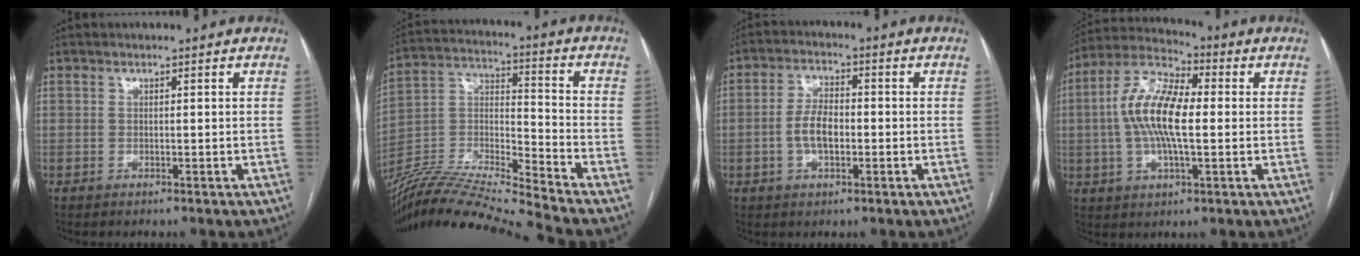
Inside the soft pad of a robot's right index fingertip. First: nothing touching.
{"total": 19.2, "force": [-17.7, -1.8, 7.3], "torque": [-0.148, 0.001, -0.323]}
{"total": 5.4, "force": [-1.0, 2.6, 4.6], "torque": [-0.100, 0.011, -0.017]}
{"total": 12.8, "force": [0.3, 4.3, 12.0], "torque": [-0.254, 0.021, 0.000]}